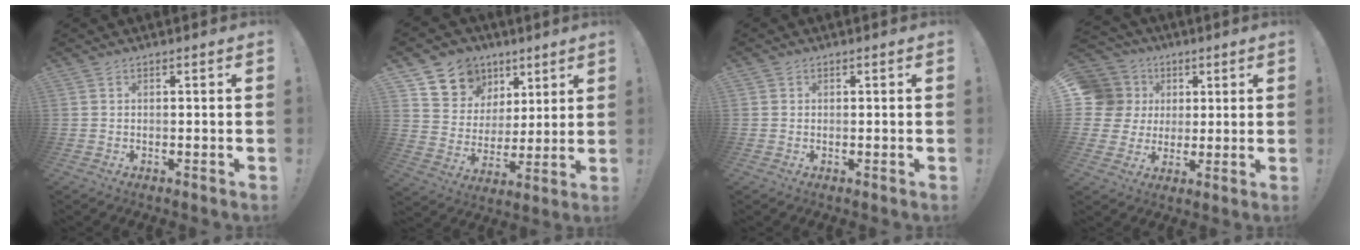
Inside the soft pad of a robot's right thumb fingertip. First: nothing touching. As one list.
[{"total": 11.0, "force": [6.0, 9.0, 1.7], "torque": [-0.030, -0.044, 0.127]}, {"total": 0.6, "force": [0.2, 0.5, -0.2], "torque": [0.002, 0.001, 0.005]}, {"total": 12.2, "force": [2.8, 11.1, 4.2], "torque": [-0.075, -0.007, 0.066]}]